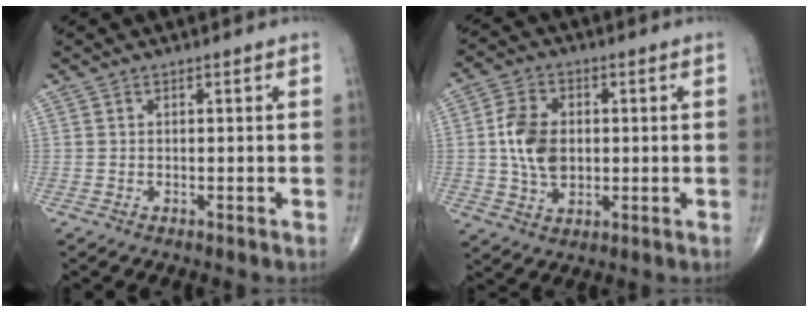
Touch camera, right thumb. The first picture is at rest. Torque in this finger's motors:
{"motor_torque": [1.48, 1.43, 0.93, 0.06, 0.06]}